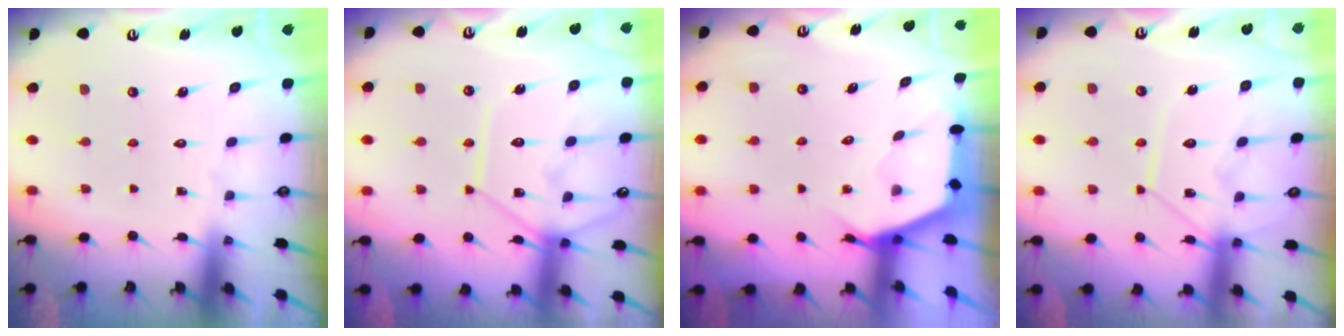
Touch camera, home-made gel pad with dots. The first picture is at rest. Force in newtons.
{"total": 14.6, "press": 14.6, "slide": 1.3}
{"total": 2.6, "press": 2.6, "slide": 0.3}
{"total": 12.7, "press": 12.6, "slide": 1.6}